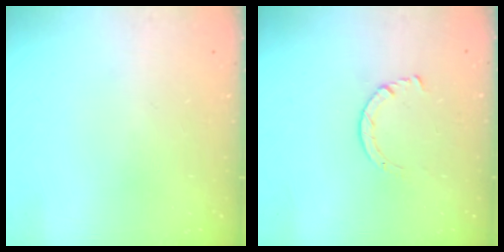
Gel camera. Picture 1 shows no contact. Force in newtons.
{"total": 2.9, "press": 2.8, "slide": 0.3}